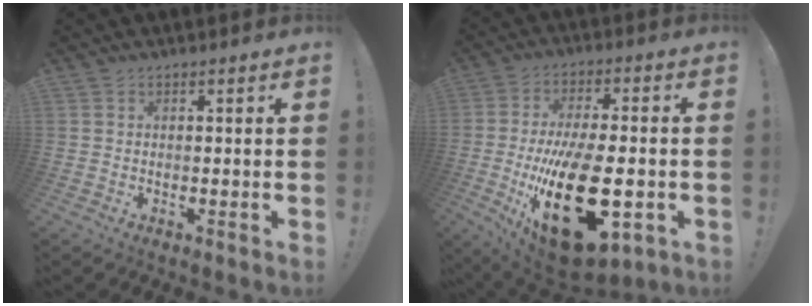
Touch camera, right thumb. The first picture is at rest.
{"total": 27.8, "force": [-6.1, 12.9, 23.8], "torque": [-0.417, 0.013, -0.081]}